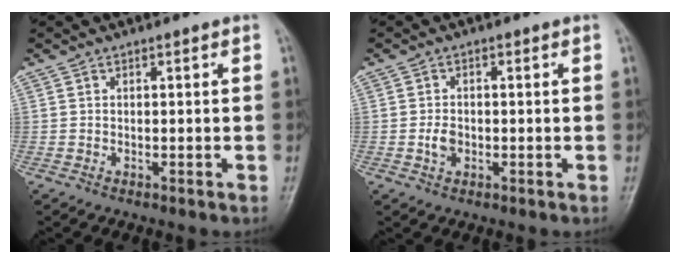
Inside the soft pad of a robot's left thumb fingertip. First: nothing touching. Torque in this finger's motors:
{"motor_torque": [0.45, 0.50, 0.67, 0.11, 0.00]}